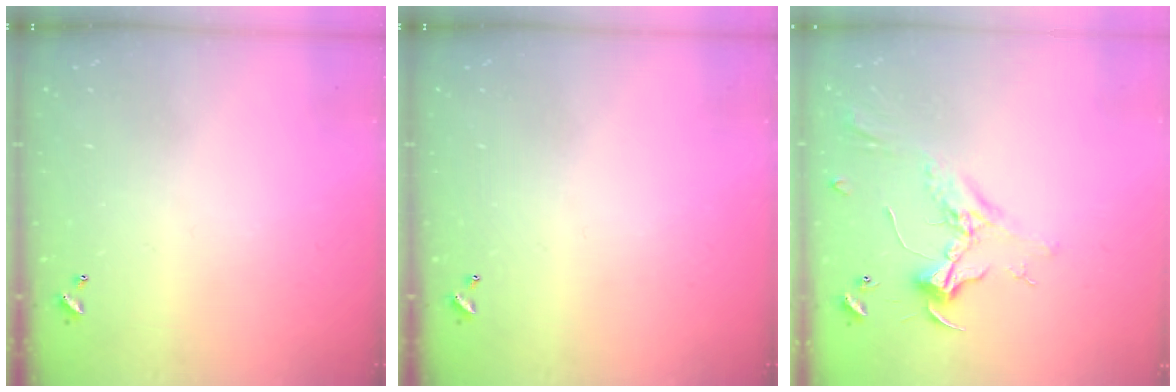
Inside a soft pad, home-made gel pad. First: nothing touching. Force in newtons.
{"total": 0.0}
{"total": 2.4, "press": 2.3, "slide": 0.8}